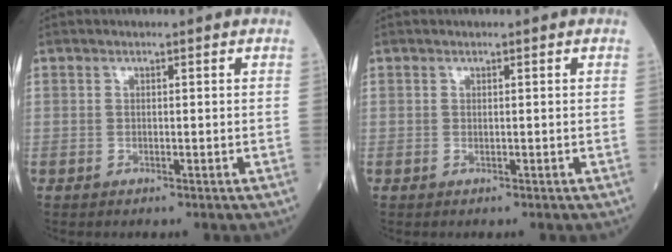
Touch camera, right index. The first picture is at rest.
{"total": 0.0}